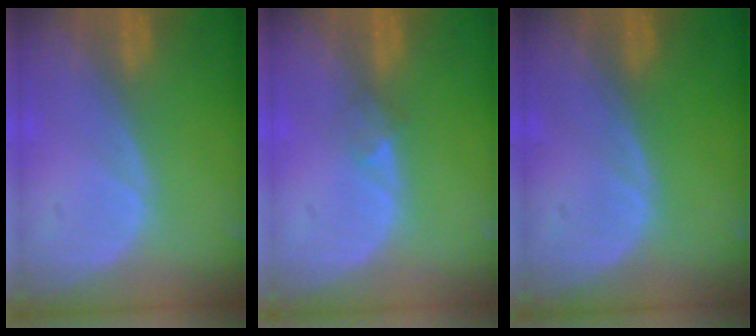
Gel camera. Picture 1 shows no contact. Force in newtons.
{"total": 1.5, "press": 1.2, "slide": 1.0}
{"total": 0.0}